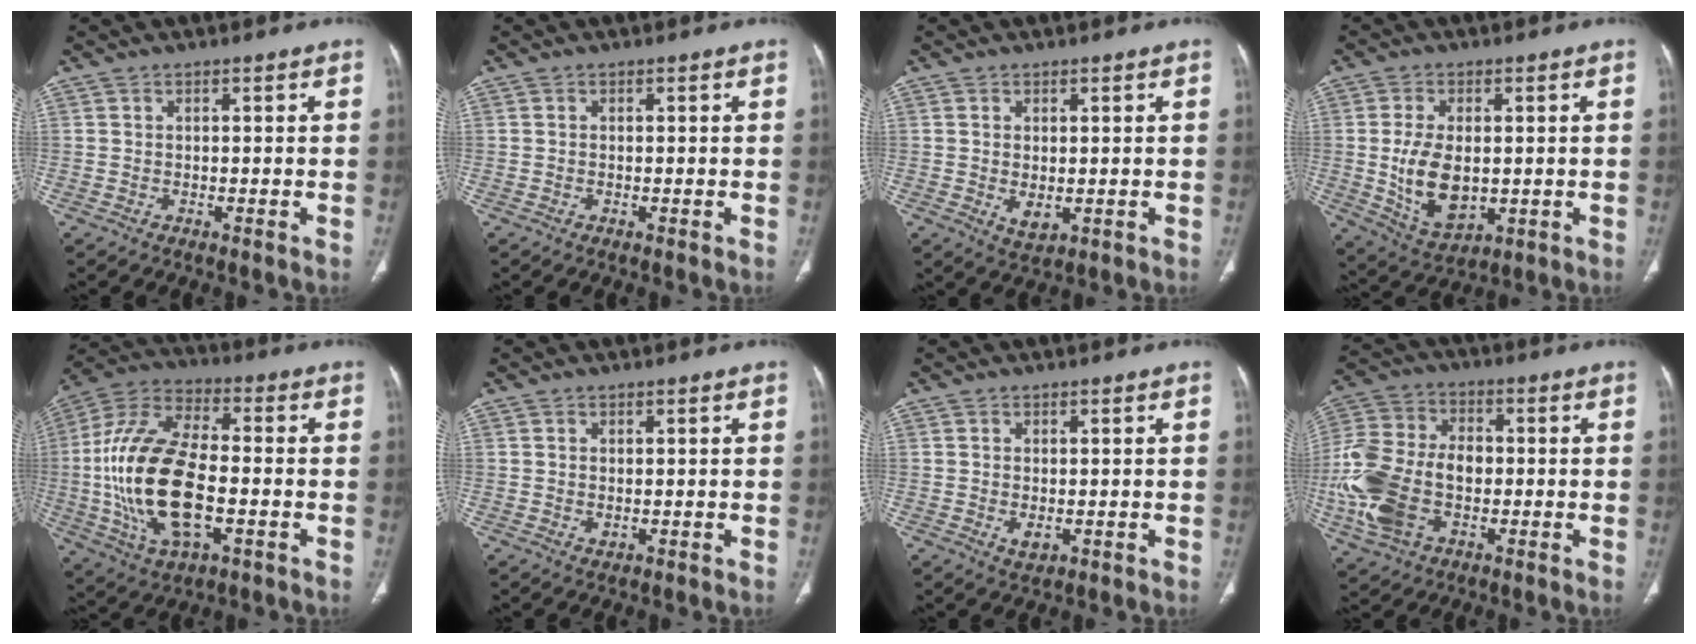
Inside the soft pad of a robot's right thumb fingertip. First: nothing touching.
{"total": 0.0}
{"total": 3.4, "force": [-0.3, 2.1, 2.8], "torque": [-0.044, -0.009, 0.005]}
{"total": 11.3, "force": [-0.3, 6.7, 9.0], "torque": [-0.156, -0.012, 0.012]}
{"total": 22.4, "force": [-3.0, 11.0, 19.3], "torque": [-0.399, 0.015, -0.050]}
{"total": 1.0, "force": [0.0, 0.7, 0.7], "torque": [-0.014, -0.004, 0.005]}
{"total": 2.5, "force": [-0.4, 1.5, 1.9], "torque": [-0.034, -0.006, -0.001]}
{"total": 18.7, "force": [-3.0, 12.3, 13.8], "torque": [-0.302, 0.015, -0.052]}